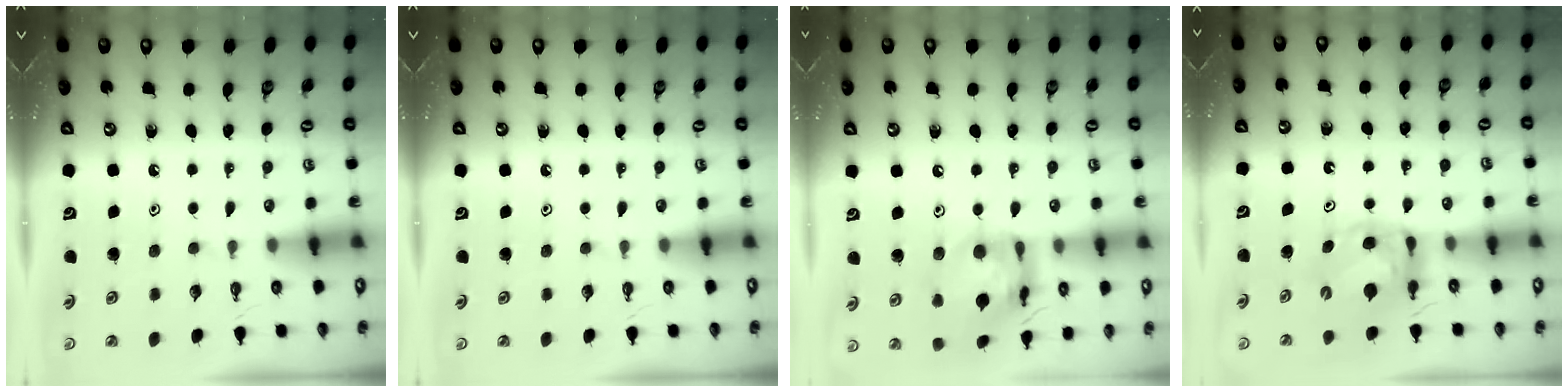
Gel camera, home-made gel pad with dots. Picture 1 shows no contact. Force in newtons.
{"total": 0.0}
{"total": 14.8, "press": 14.7, "slide": 1.5}
{"total": 7.5, "press": 7.5, "slide": 0.6}